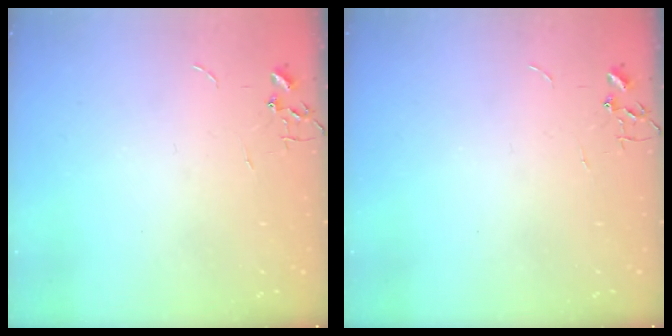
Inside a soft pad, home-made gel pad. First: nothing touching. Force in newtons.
{"total": 0.0}